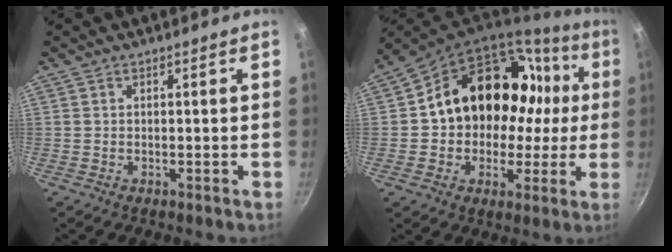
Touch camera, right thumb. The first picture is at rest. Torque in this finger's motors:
{"motor_torque": [2.48, 2.52, 0.77, -0.45, 0.13]}